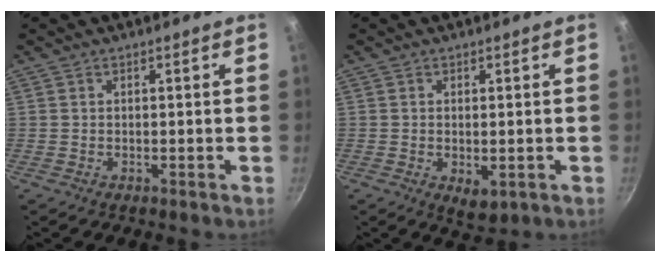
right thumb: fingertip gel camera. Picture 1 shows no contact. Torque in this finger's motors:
{"motor_torque": [-0.33, 0.26, 0.17, 0.38, 0.00]}